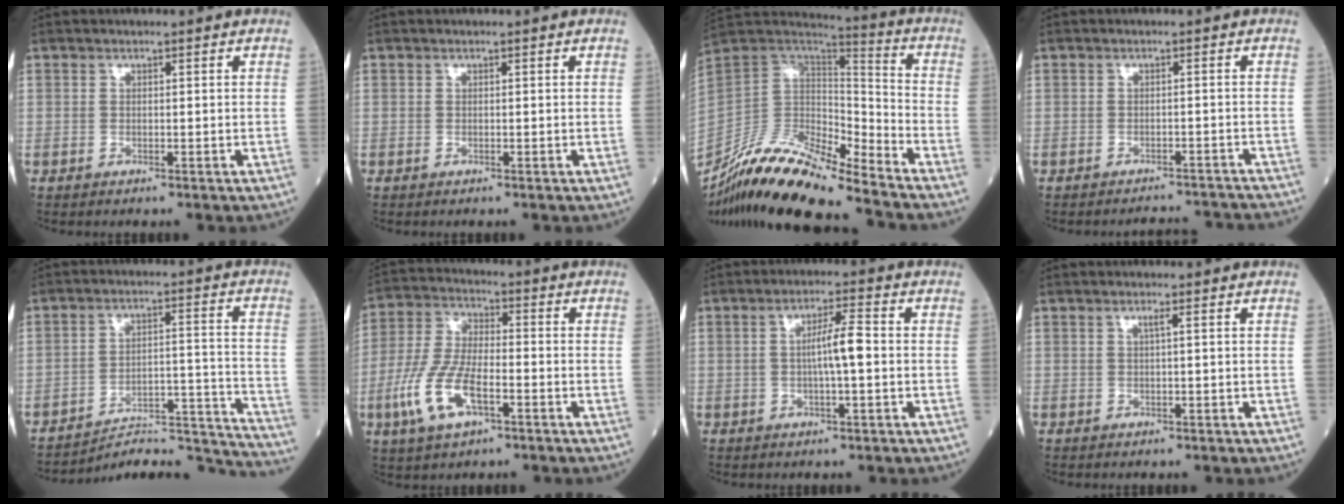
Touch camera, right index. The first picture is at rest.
{"total": 0.0}
{"total": 18.1, "force": [-15.5, 2.3, 9.1], "torque": [-0.172, 0.016, -0.290]}
{"total": 6.6, "force": [-6.6, 0.3, 0.3], "torque": [0.002, 0.002, -0.073]}
{"total": 17.4, "force": [-17.2, -1.2, 2.0], "torque": [-0.001, 0.033, -0.243]}
{"total": 10.9, "force": [-4.1, 4.0, 9.3], "torque": [-0.208, -0.004, -0.079]}
{"total": 5.2, "force": [-0.1, 0.4, 5.2], "torque": [-0.092, 0.009, -0.004]}
{"total": 0.7, "force": [0.2, -0.2, 0.7], "torque": [-0.017, 0.000, 0.007]}